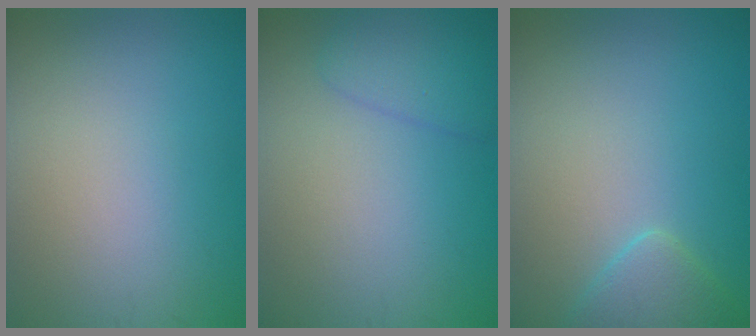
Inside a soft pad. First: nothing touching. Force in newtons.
{"total": 2.2, "press": 2.2, "slide": 0.1}
{"total": 2.5, "press": 2.4, "slide": 0.2}